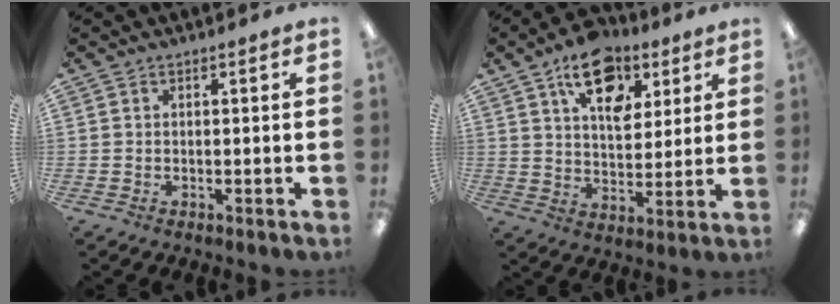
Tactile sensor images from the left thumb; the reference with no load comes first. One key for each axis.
{"total": 14.7, "fx": 8.4, "fy": 8.6, "fz": 8.5, "tx": -0.116, "ty": -0.030, "tz": 0.147}